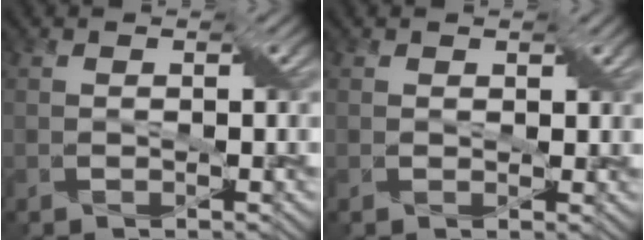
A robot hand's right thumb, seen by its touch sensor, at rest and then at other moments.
{"total": 0.6, "force": [0.5, 0.3, -0.1], "torque": [0.000, 0.003, 0.005]}